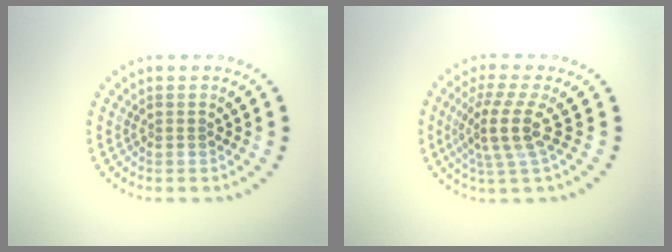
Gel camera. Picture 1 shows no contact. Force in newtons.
{"total": 3.8, "press": 2.7, "slide": 2.7}